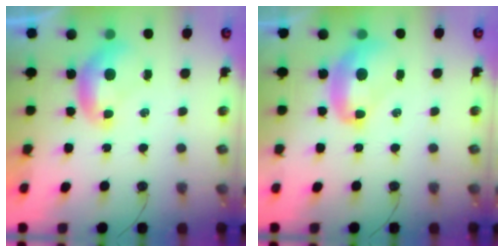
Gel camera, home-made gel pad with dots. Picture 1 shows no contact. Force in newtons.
{"total": 3.5, "press": 3.5, "slide": 0.4}